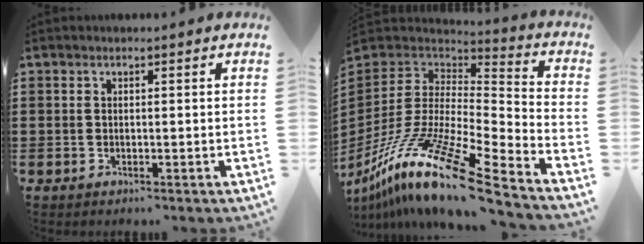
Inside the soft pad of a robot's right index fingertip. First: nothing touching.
{"total": 16.7, "force": [-11.2, 2.1, 12.2], "torque": [-0.251, 0.017, -0.214]}